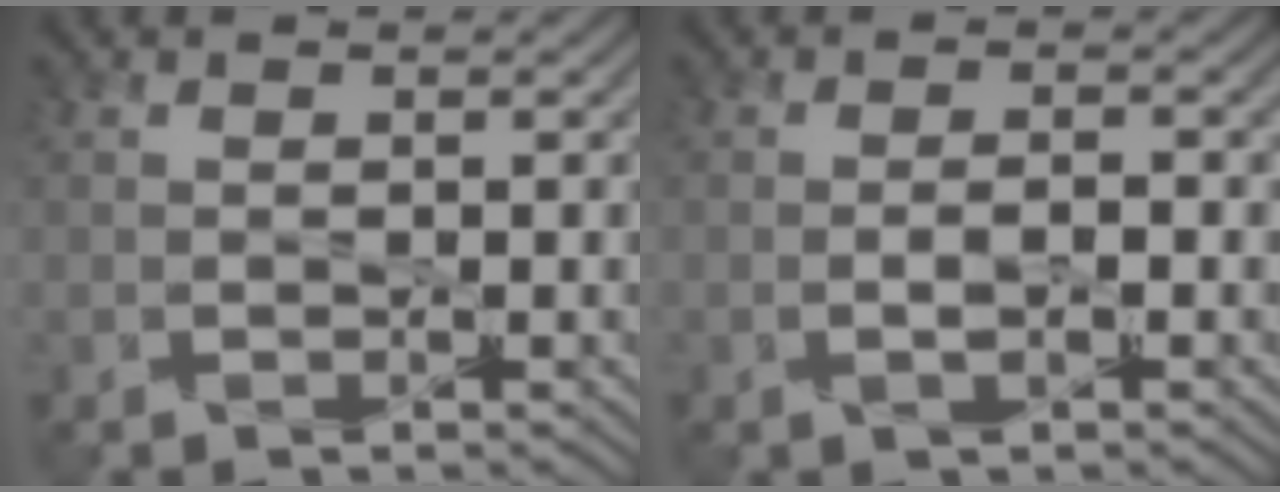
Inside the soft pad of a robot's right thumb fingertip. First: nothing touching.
{"total": 1.9, "force": [-0.9, 0.3, 1.7], "torque": [-0.016, 0.005, -0.014]}